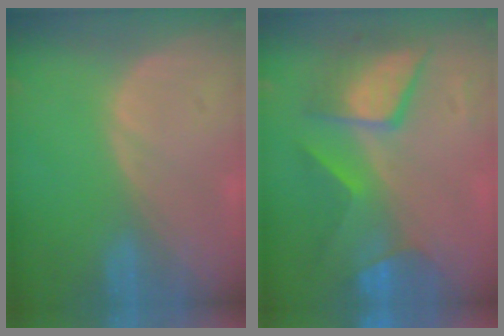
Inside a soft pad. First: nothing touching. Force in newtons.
{"total": 8.6, "press": 8.6, "slide": 0.4}